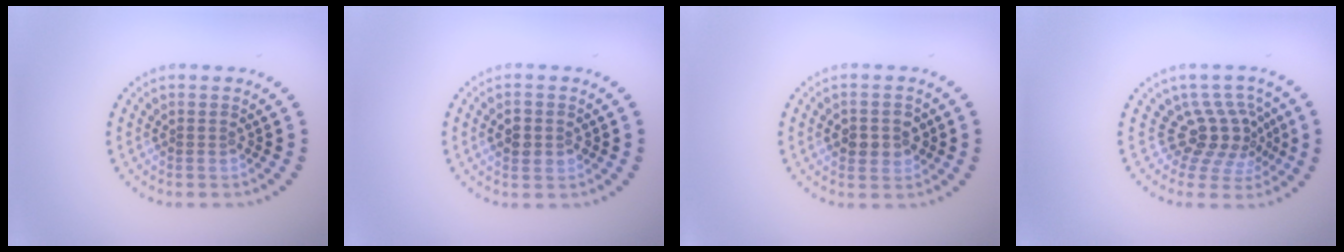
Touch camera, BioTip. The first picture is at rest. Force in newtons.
{"total": 2.0, "press": 2.0, "slide": 0.3}
{"total": 2.6, "press": 2.6, "slide": 0.1}
{"total": 4.0, "press": 2.6, "slide": 3.0}